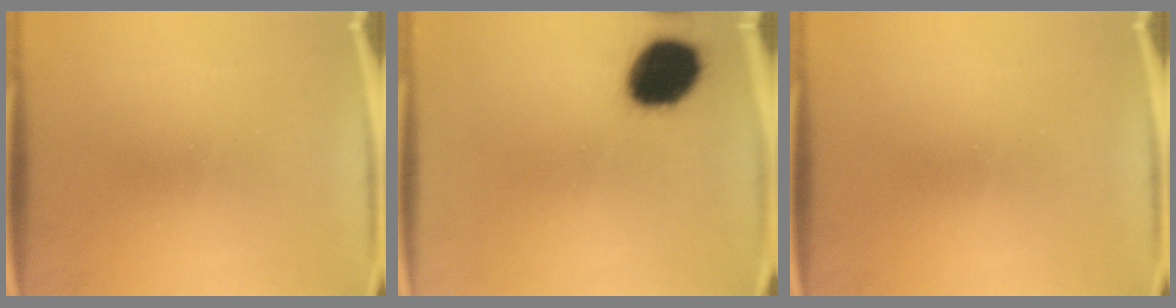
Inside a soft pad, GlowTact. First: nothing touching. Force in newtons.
{"total": 14.7}
{"total": 0.0}